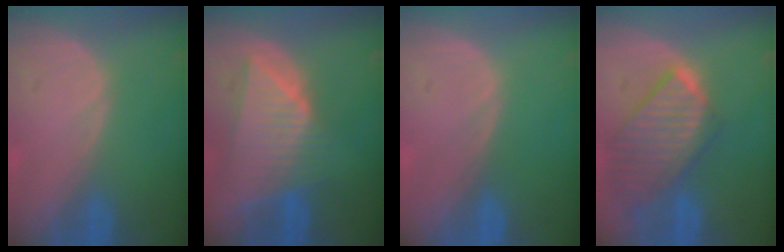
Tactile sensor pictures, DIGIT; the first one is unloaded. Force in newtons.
{"total": 9.2, "press": 8.2, "slide": 4.2}
{"total": 0.0}
{"total": 9.8, "press": 8.6, "slide": 4.8}